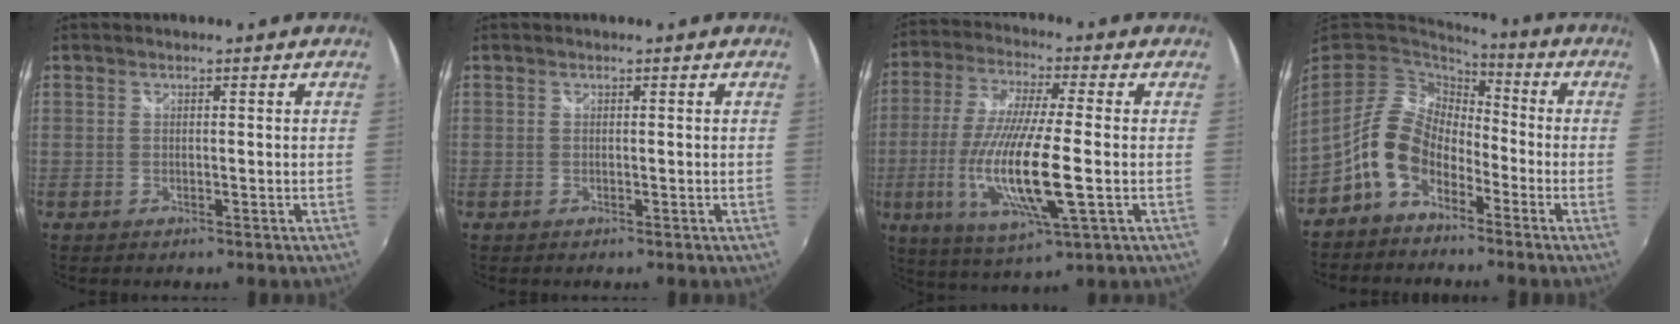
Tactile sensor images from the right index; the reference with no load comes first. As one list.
[{"total": 0.0}, {"total": 17.1, "force": [-3.8, 2.7, 16.4], "torque": [-0.332, -0.028, -0.065]}, {"total": 10.9, "force": [-5.5, 7.1, 6.3], "torque": [-0.126, 0.016, -0.107]}]